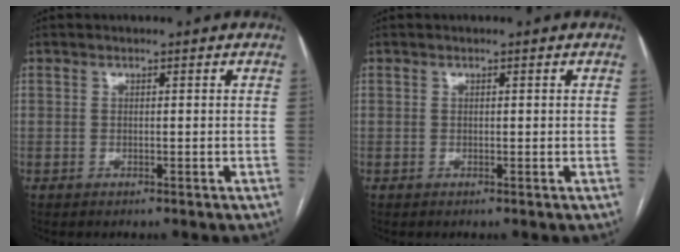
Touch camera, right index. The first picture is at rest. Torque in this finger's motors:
{"motor_torque": [-0.02, -0.04, 0.05, 0.01]}